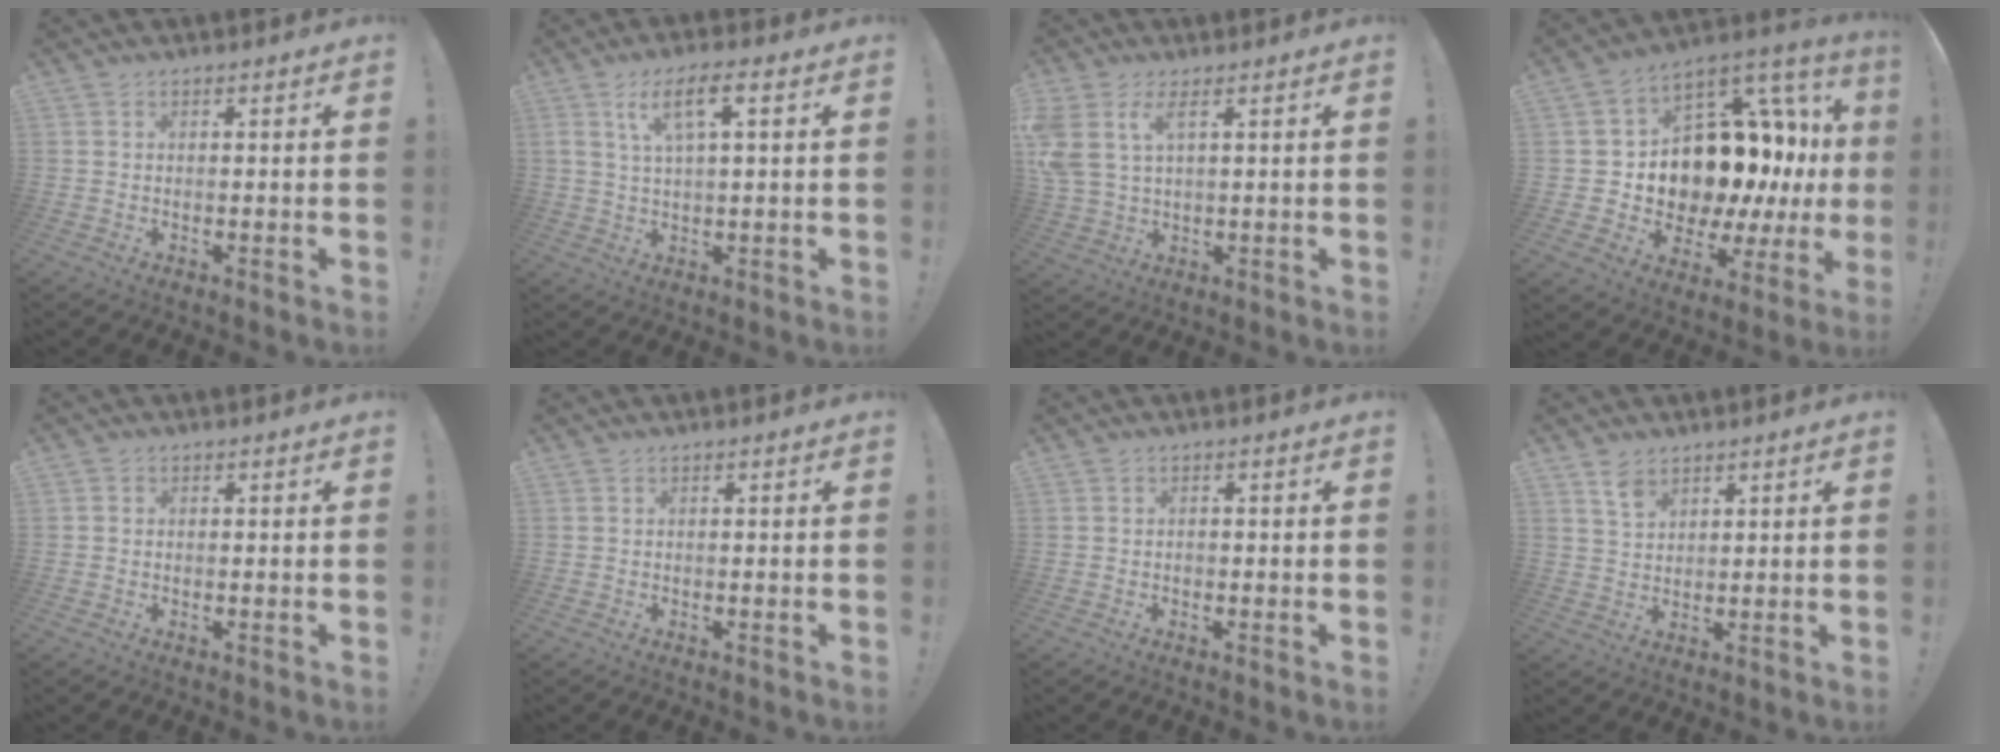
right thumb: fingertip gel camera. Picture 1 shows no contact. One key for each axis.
{"total": 8.1, "fx": 3.0, "fy": 1.9, "fz": 7.3, "tx": -0.138, "ty": 0.006, "tz": 0.051}
{"total": 7.8, "fx": 3.7, "fy": 3.7, "fz": 5.8, "tx": -0.125, "ty": -0.010, "tz": 0.073}
{"total": 17.3, "fx": 1.4, "fy": 10.9, "fz": 13.4, "tx": -0.204, "ty": -0.046, "tz": 0.050}
{"total": 0.7, "fx": -0.2, "fy": 0.6, "fz": 0.0, "tx": -0.003, "ty": 0.004, "tz": -0.003}
{"total": 0.0}
{"total": 0.6, "fx": -0.3, "fy": 0.5, "fz": 0.3, "tx": -0.004, "ty": 0.003, "tz": -0.005}
{"total": 4.9, "fx": 3.3, "fy": 2.8, "fz": 2.2, "tx": -0.032, "ty": -0.018, "tz": 0.061}